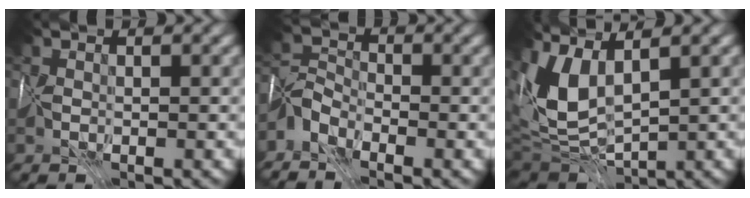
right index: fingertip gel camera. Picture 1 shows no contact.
{"total": 2.3, "force": [-2.3, 0.4, 0.1], "torque": [-0.008, 0.007, -0.059]}
{"total": 6.1, "force": [2.2, 2.8, 5.0], "torque": [-0.132, 0.001, 0.044]}